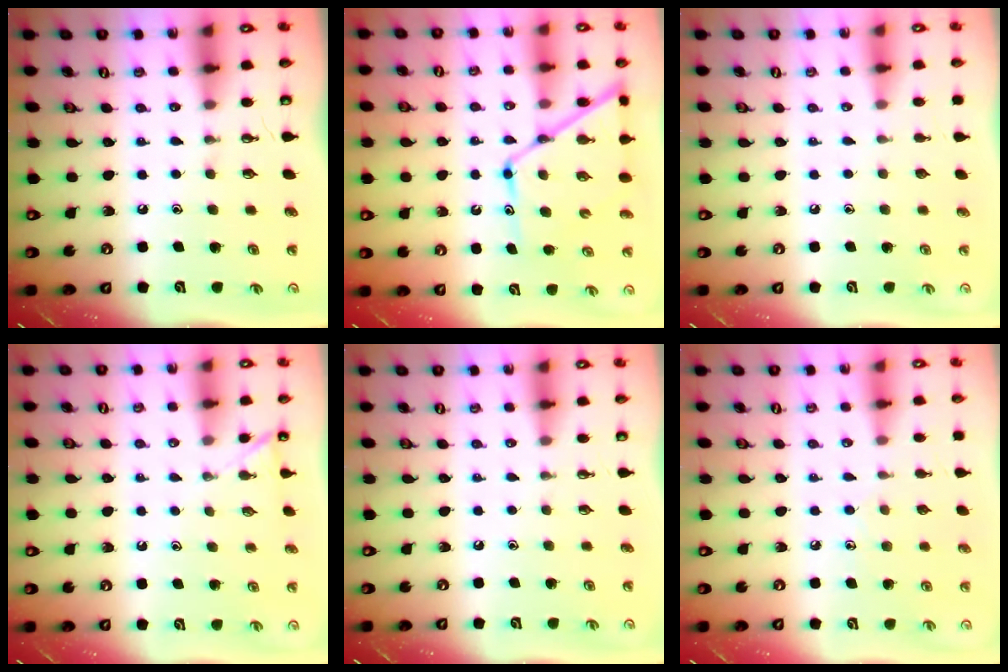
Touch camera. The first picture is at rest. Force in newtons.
{"total": 14.3, "press": 14.3, "slide": 1.3}
{"total": 0.0}
{"total": 2.1, "press": 2.1, "slide": 0.3}
{"total": 0.0}
{"total": 6.6, "press": 6.6, "slide": 0.6}